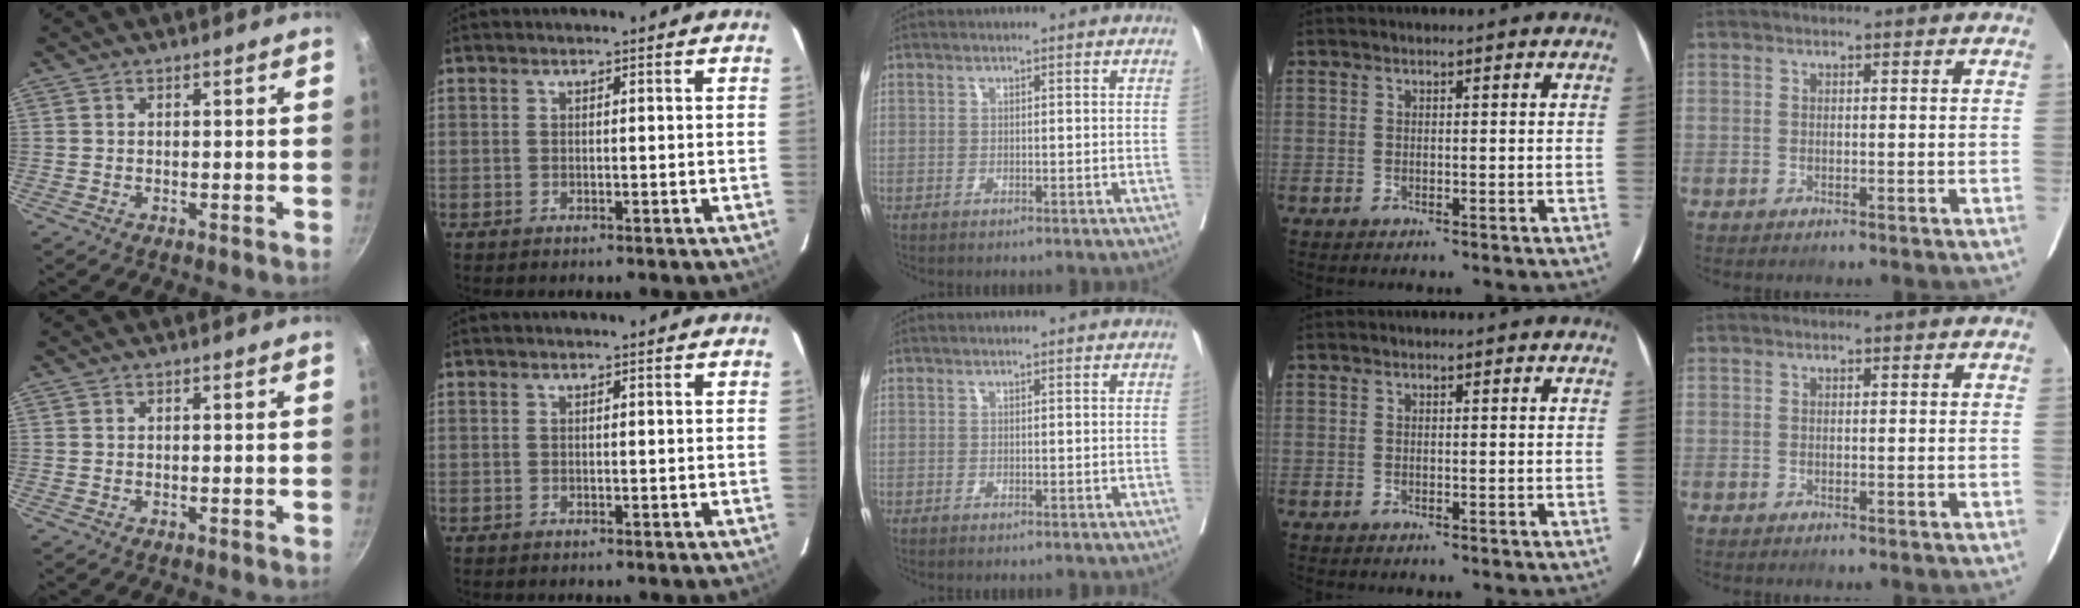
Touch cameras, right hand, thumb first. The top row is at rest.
{}